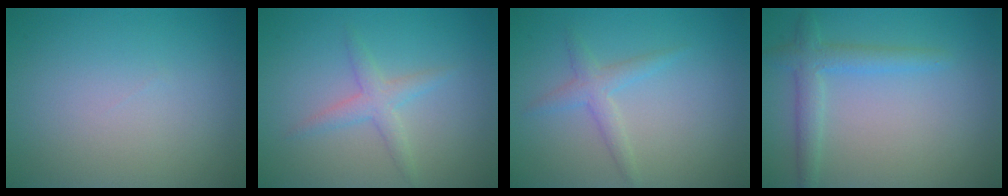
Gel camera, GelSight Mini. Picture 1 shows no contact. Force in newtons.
{"total": 2.1, "press": 2.1, "slide": 0.0}
{"total": 1.9, "press": 1.9, "slide": 0.1}
{"total": 2.7, "press": 2.7, "slide": 0.1}